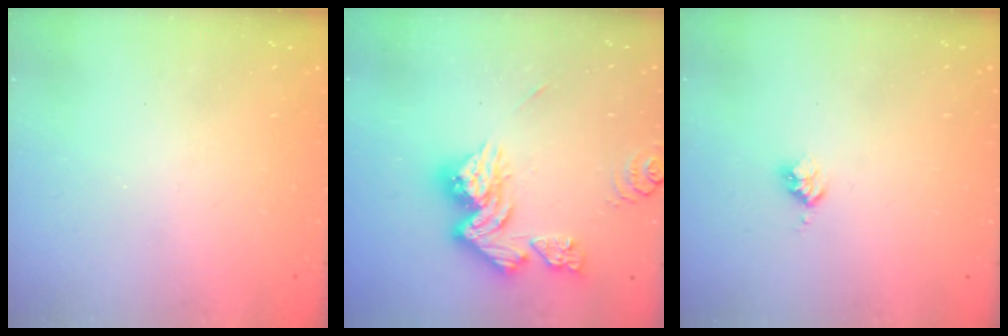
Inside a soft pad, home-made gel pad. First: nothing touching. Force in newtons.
{"total": 14.6, "press": 14.5, "slide": 1.5}
{"total": 2.5, "press": 2.5, "slide": 0.3}